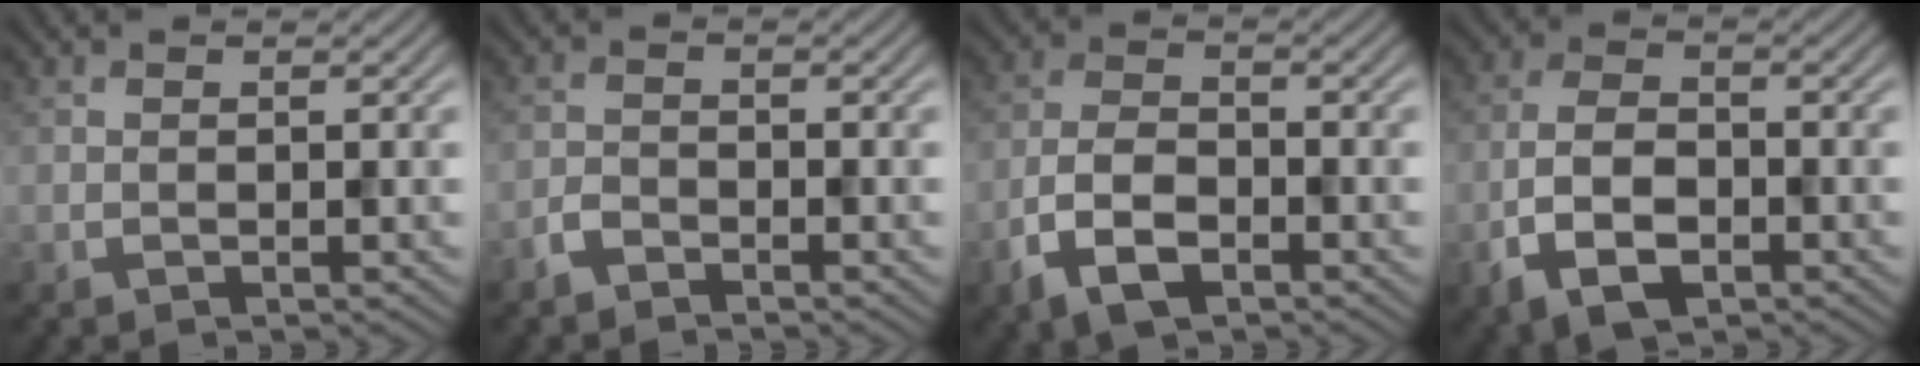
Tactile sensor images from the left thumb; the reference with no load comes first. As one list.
[{"total": 1.8, "force": [-1.6, 0.6, 0.6], "torque": [-0.012, 0.002, -0.038]}, {"total": 6.5, "force": [-3.5, 3.2, 4.5], "torque": [-0.096, -0.002, -0.078]}, {"total": 7.2, "force": [-3.4, 3.6, 5.2], "torque": [-0.113, -0.005, -0.073]}]